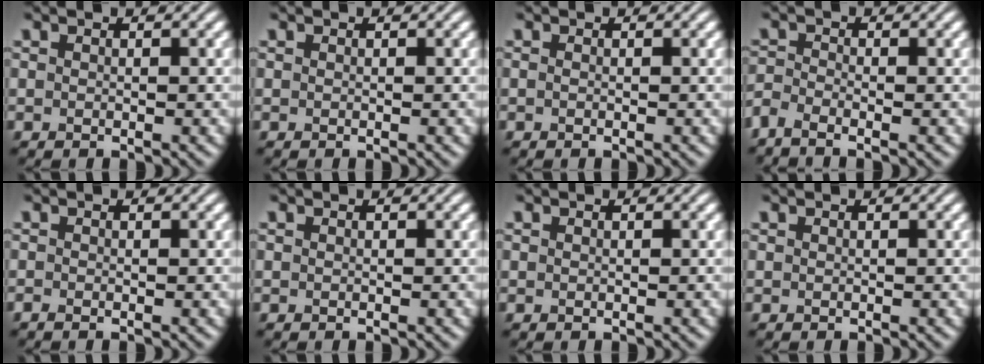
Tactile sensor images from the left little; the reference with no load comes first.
{"total": 0.0}
{"total": 0.0}
{"total": 2.0, "force": [-1.7, 0.4, 1.1], "torque": [-0.029, -0.012, -0.046]}
{"total": 0.5, "force": [-0.4, 0.1, 0.4], "torque": [-0.007, -0.007, -0.009]}
{"total": 0.0}
{"total": 0.0}
{"total": 0.0}